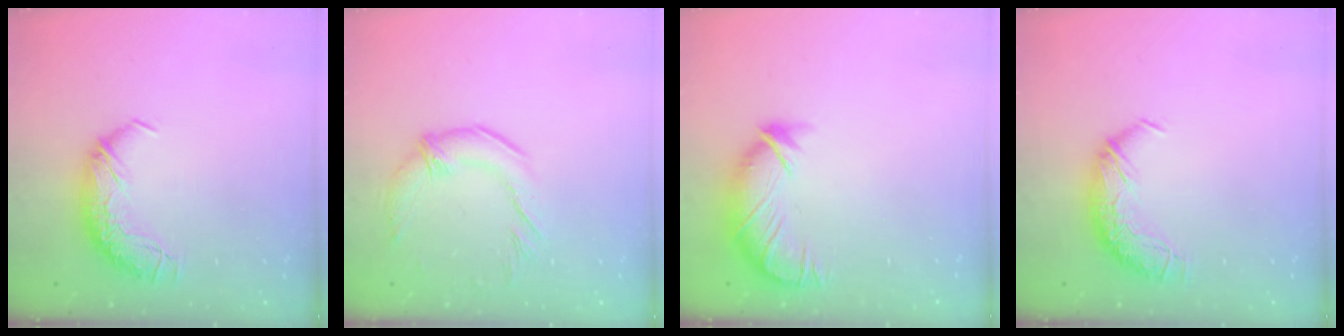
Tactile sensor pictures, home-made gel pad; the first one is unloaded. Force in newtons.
{"total": 2.3, "press": 1.8, "slide": 1.4}
{"total": 3.9, "press": 3.3, "slide": 2.0}
{"total": 0.0}